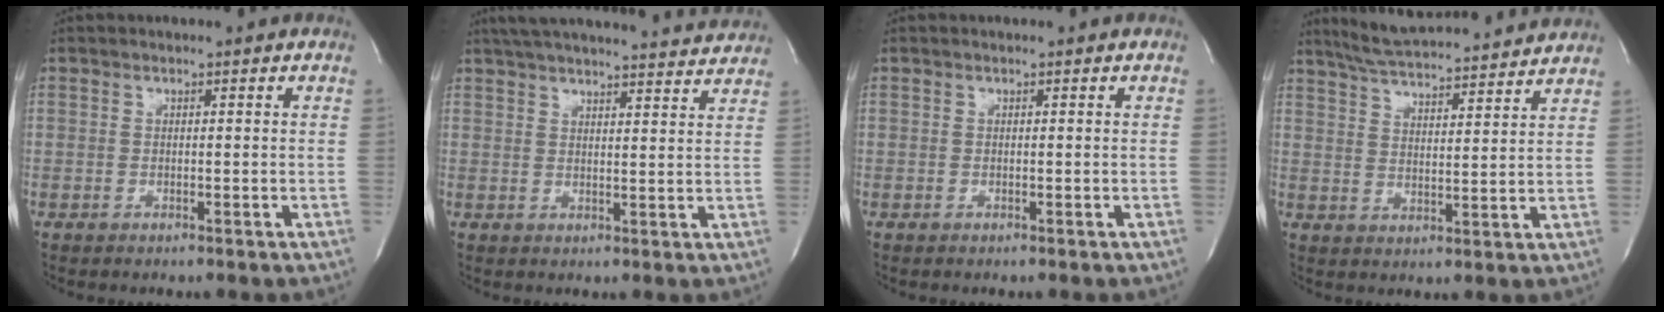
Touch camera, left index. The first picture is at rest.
{"total": 21.6, "force": [20.0, 1.9, 7.7], "torque": [-0.126, 0.006, 0.259]}
{"total": 0.0}
{"total": 17.2, "force": [15.9, 1.5, 6.2], "torque": [-0.106, 0.022, 0.232]}